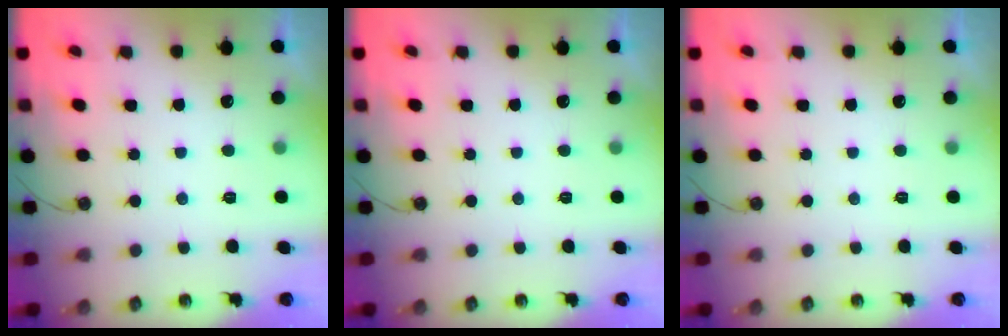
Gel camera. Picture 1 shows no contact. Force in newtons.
{"total": 0.0}
{"total": 0.0}